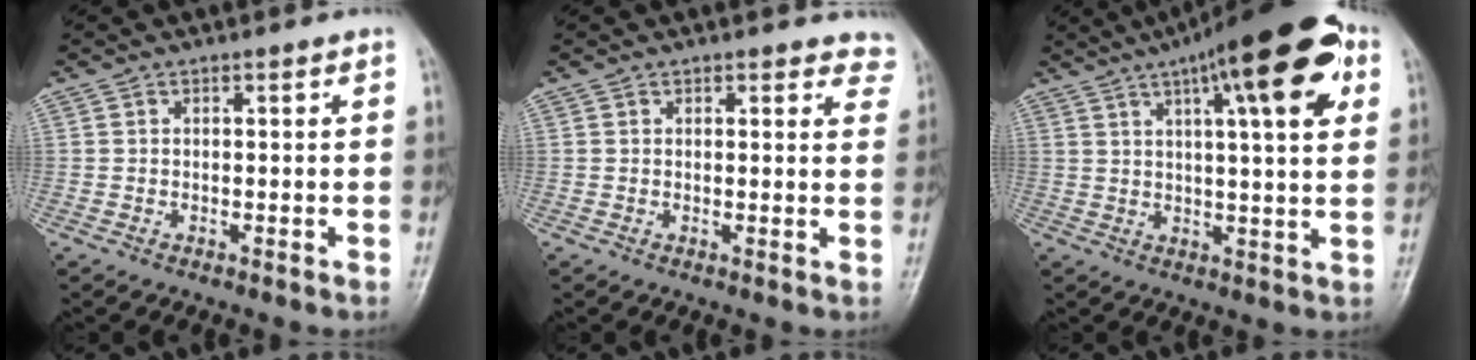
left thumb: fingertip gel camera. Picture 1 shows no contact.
{"total": 4.7, "force": [4.1, 2.0, 1.0], "torque": [0.029, -0.017, 0.029]}
{"total": 19.7, "force": [9.0, 5.2, 16.7], "torque": [-0.227, 0.001, 0.125]}